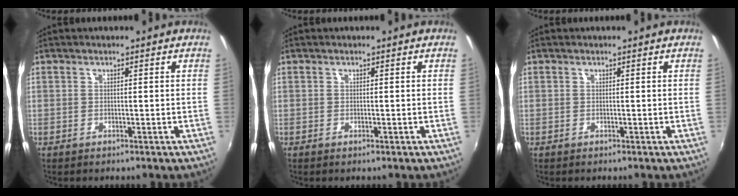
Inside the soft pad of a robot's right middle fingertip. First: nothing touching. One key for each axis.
{"total": 0.0}
{"total": 0.0}